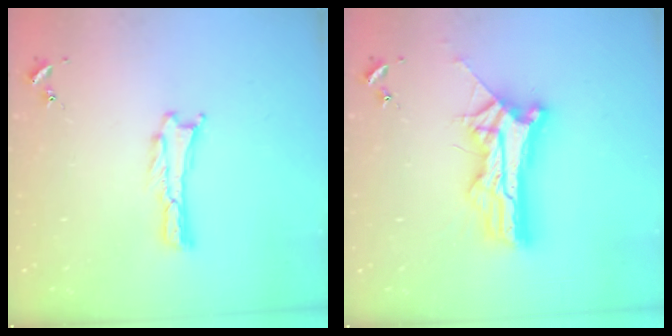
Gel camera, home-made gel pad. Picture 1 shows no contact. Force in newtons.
{"total": 12.6, "press": 12.6, "slide": 1.2}